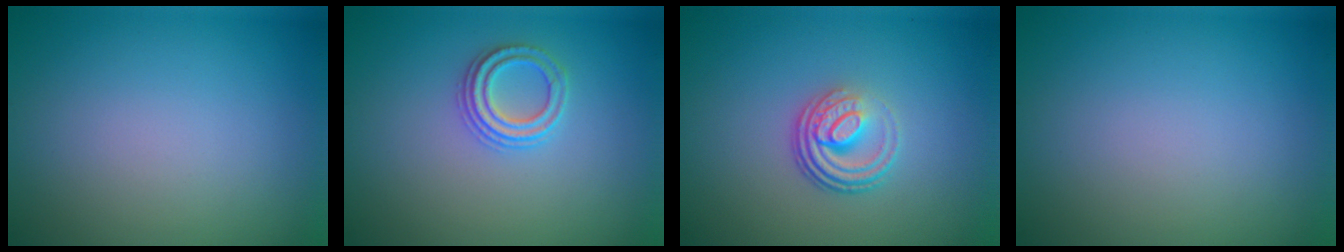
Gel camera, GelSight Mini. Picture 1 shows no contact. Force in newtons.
{"total": 2.3, "press": 2.2, "slide": 0.8}
{"total": 4.0, "press": 2.7, "slide": 3.0}
{"total": 0.0}